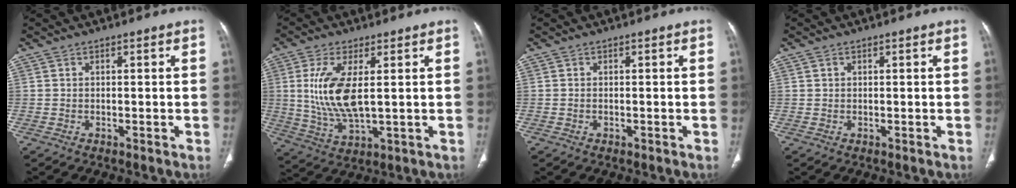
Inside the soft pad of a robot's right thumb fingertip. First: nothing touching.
{"total": 11.2, "force": [1.7, 4.4, 10.1], "torque": [-0.219, -0.019, 0.041]}
{"total": 0.0}
{"total": 0.5, "force": [0.2, 0.4, 0.2], "torque": [0.001, 0.000, 0.004]}